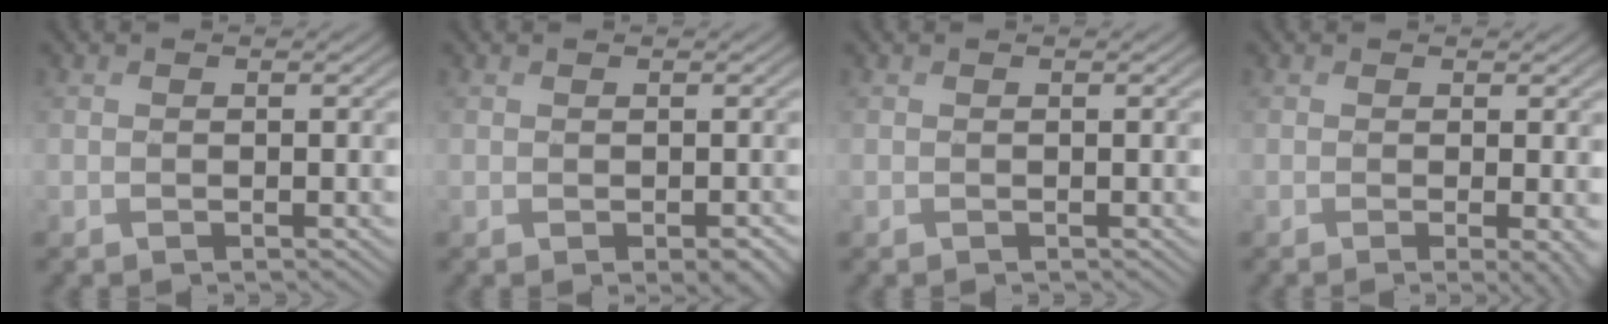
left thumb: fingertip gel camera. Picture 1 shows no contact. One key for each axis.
{"total": 1.9, "fx": -0.7, "fy": 1.0, "fz": 1.4, "tx": -0.020, "ty": -0.007, "tz": -0.006}
{"total": 0.0}
{"total": 2.8, "fx": -0.6, "fy": 0.6, "fz": 2.7, "tx": -0.042, "ty": -0.006, "tz": -0.012}